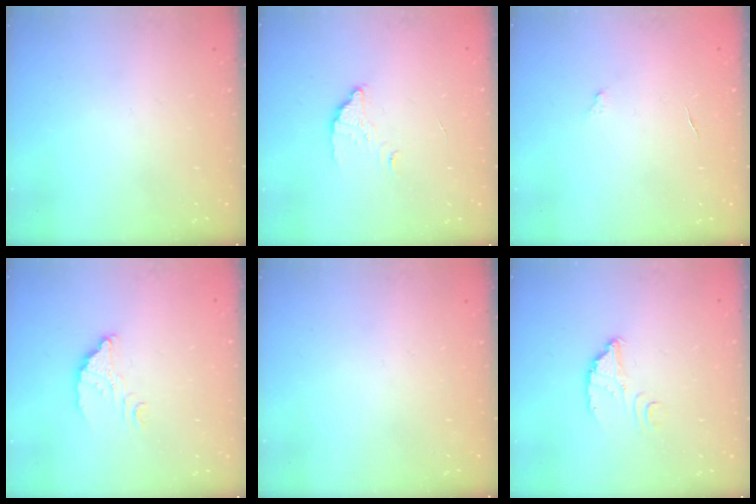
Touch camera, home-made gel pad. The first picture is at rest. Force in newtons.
{"total": 2.6, "press": 2.6, "slide": 0.1}
{"total": 2.8, "press": 2.8, "slide": 0.2}
{"total": 3.7, "press": 3.7, "slide": 0.1}
{"total": 0.0}
{"total": 3.6, "press": 3.6, "slide": 0.3}